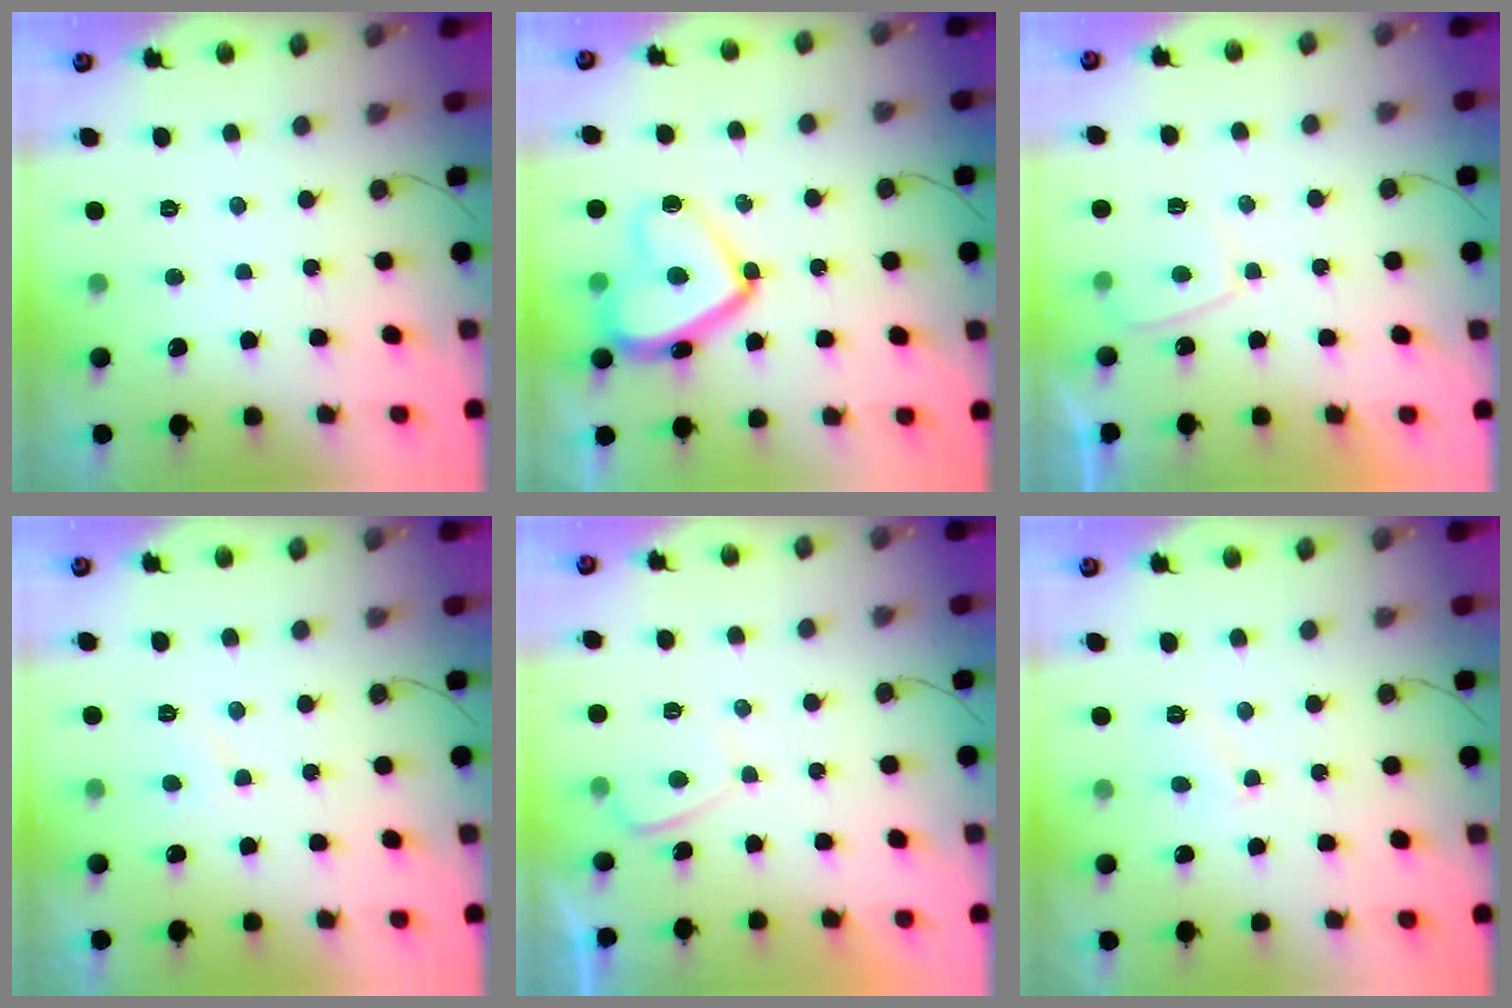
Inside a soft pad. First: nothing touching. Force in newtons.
{"total": 15.6, "press": 15.5, "slide": 1.5}
{"total": 3.3, "press": 3.2, "slide": 0.7}
{"total": 4.7, "press": 4.7, "slide": 0.4}
{"total": 0.9, "press": 0.7, "slide": 0.5}
{"total": 2.8, "press": 2.8, "slide": 0.2}